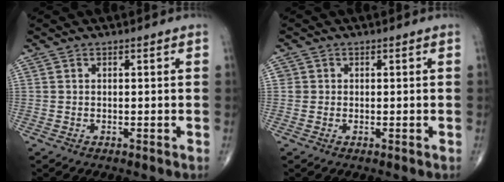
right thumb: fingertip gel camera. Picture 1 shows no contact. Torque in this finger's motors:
{"motor_torque": [0.03, 0.18, 0.20, 0.11, -0.01]}